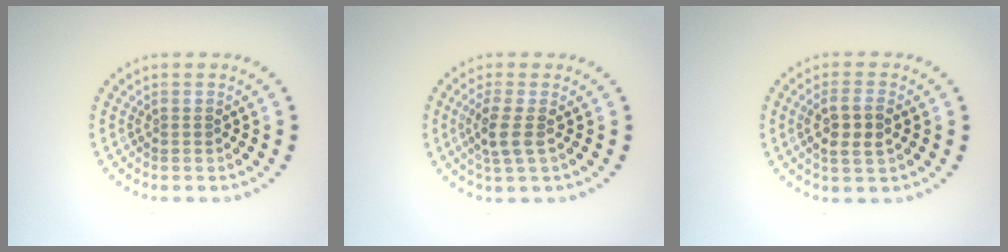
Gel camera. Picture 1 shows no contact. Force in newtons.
{"total": 2.4, "press": 2.1, "slide": 1.2}
{"total": 3.0, "press": 2.8, "slide": 0.9}